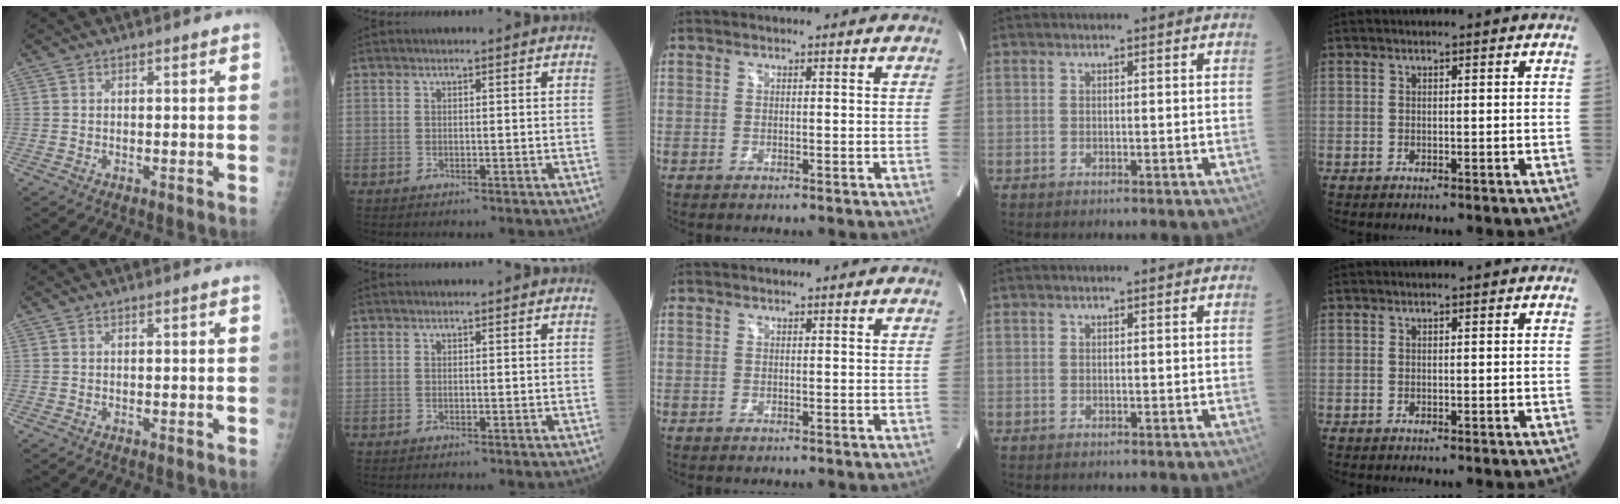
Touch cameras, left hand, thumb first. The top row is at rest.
{"index": {"total": 0.5, "force": [0.5, 0.0, 0.1], "torque": [-0.005, 0.004, 0.009]}}